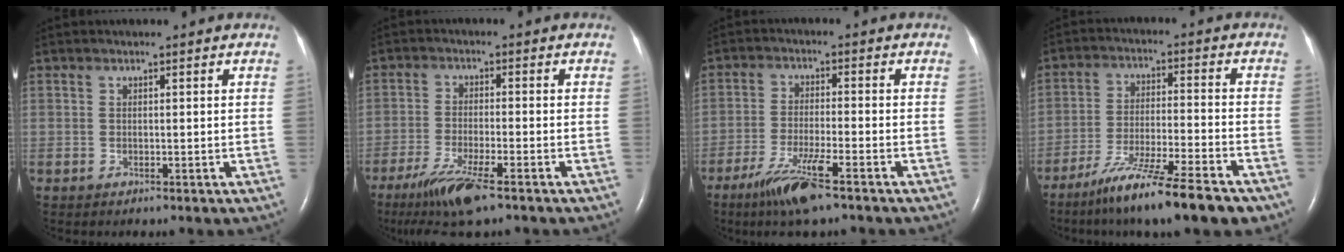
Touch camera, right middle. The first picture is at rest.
{"total": 8.4, "force": [-5.8, 0.6, 6.1], "torque": [-0.118, -0.025, -0.102]}
{"total": 8.6, "force": [-5.6, 0.4, 6.5], "torque": [-0.133, -0.023, -0.101]}
{"total": 14.8, "force": [-11.0, 0.7, 9.8], "torque": [-0.161, -0.036, -0.182]}